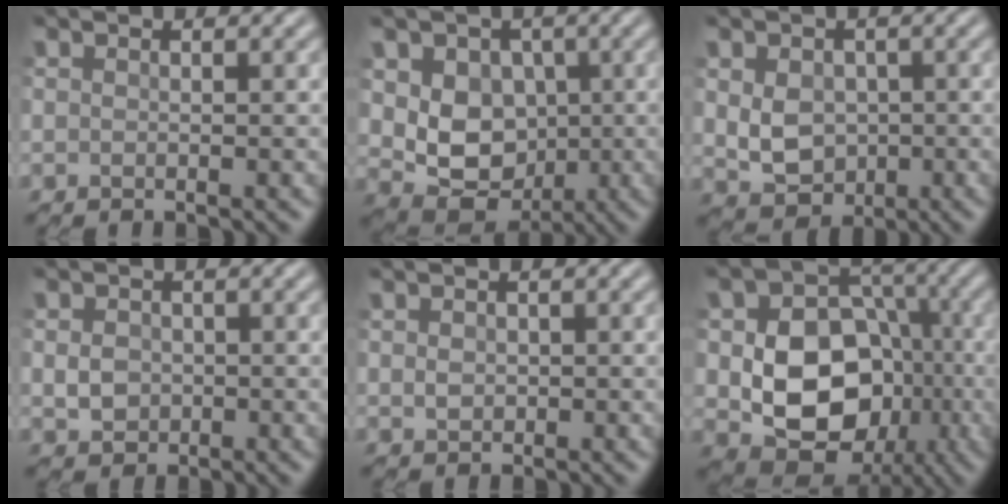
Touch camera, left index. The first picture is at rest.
{"total": 7.1, "force": [0.1, 5.6, 4.3], "torque": [-0.078, -0.013, 0.000]}
{"total": 4.9, "force": [-0.3, 3.8, 3.0], "torque": [-0.060, -0.011, -0.003]}
{"total": 2.5, "force": [-0.3, 2.1, 1.3], "torque": [-0.031, -0.004, -0.011]}
{"total": 1.4, "force": [0.1, 1.2, 0.8], "torque": [-0.017, -0.003, 0.005]}
{"total": 11.3, "force": [-1.5, 8.4, 7.3], "torque": [-0.119, -0.011, -0.027]}